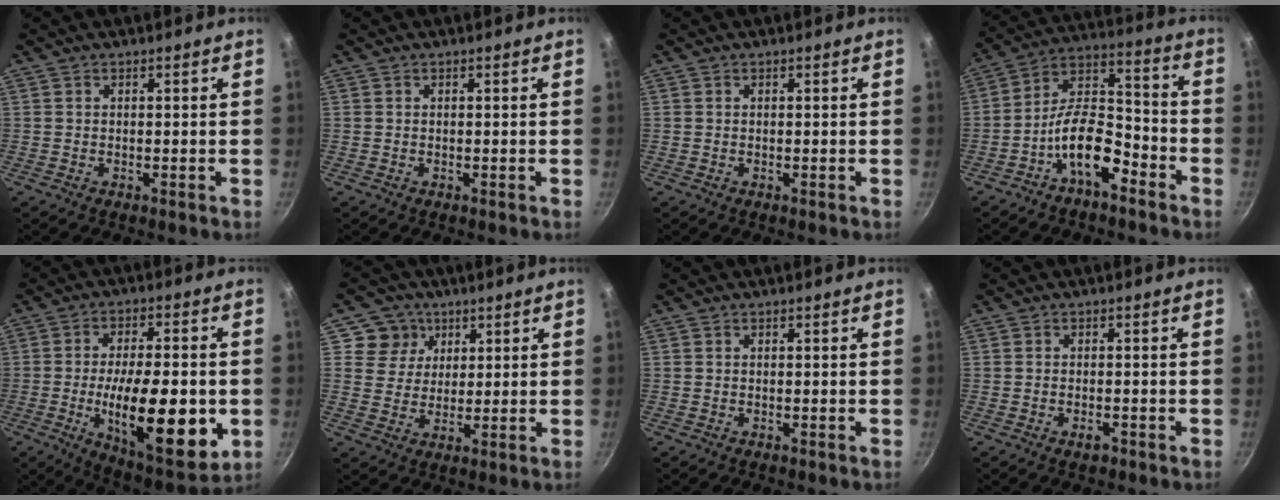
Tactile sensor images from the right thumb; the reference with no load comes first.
{"total": 0.0}
{"total": 0.0}
{"total": 12.6, "force": [-6.8, 5.9, 8.7], "torque": [-0.128, 0.073, -0.130]}
{"total": 21.5, "force": [-4.0, 8.0, 19.6], "torque": [-0.285, -0.005, -0.058]}
{"total": 6.8, "force": [3.0, 6.0, 1.0], "torque": [0.023, -0.007, 0.044]}
{"total": 0.0}
{"total": 1.7, "force": [-1.0, 0.8, 1.1], "torque": [-0.020, 0.006, -0.017]}